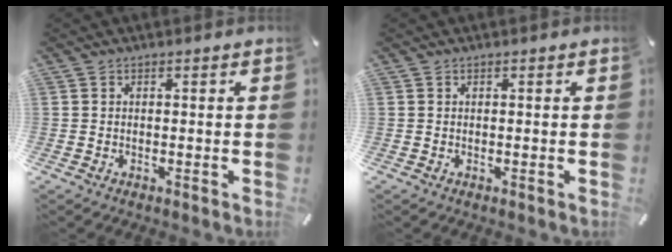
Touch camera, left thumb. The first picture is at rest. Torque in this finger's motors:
{"motor_torque": [-0.13, -0.13, -0.05, 0.10, 0.00]}